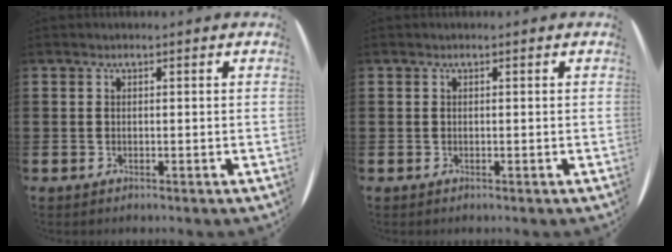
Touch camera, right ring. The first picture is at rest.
{"total": 0.0}